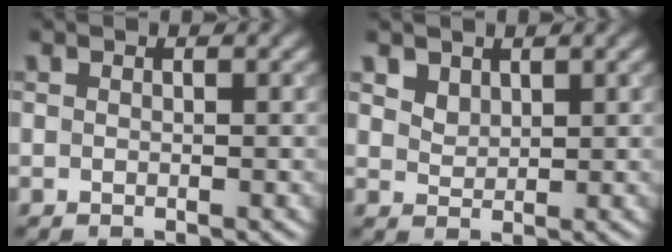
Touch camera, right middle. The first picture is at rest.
{"total": 2.1, "force": [1.6, 1.2, 0.6], "torque": [-0.022, -0.006, 0.036]}